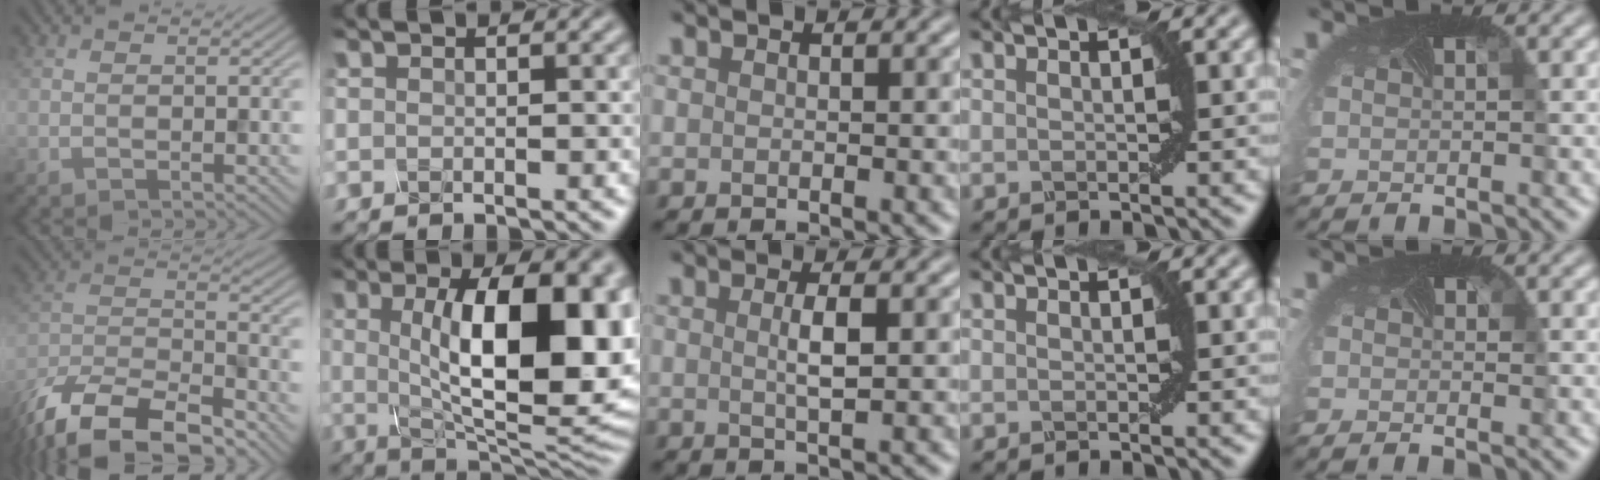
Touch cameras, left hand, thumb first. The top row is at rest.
{"thumb": {"total": 13.4, "force": [-10.2, 4.6, 7.3], "torque": [-0.148, -0.015, -0.195]}, "index": {"total": 14.6, "force": [1.6, 5.4, 13.5], "torque": [-0.164, 0.007, 0.025]}, "middle": {"total": 2.1, "force": [0.3, 0.4, 2.1], "torque": [-0.037, 0.004, 0.003]}, "little": {"total": 0.6, "force": [-0.2, 0.1, 0.5], "torque": [-0.018, -0.007, -0.006]}}